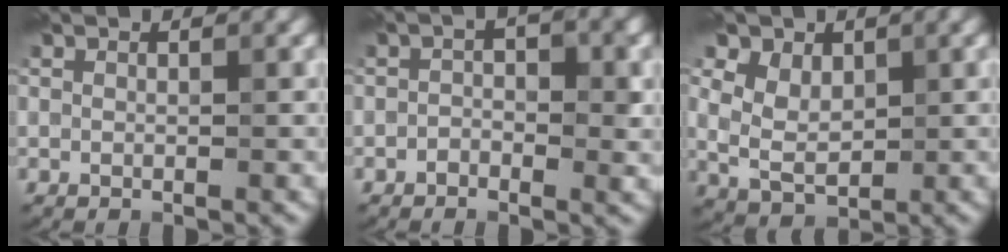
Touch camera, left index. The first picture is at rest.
{"total": 2.4, "force": [-0.7, 1.2, 2.0], "torque": [-0.026, 0.006, -0.016]}
{"total": 7.6, "force": [3.8, 4.9, 4.4], "torque": [-0.095, 0.029, 0.043]}